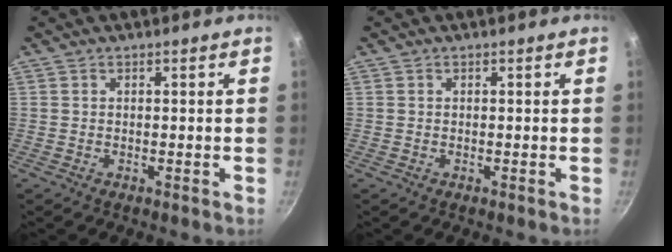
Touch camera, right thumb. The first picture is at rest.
{"total": 0.0}